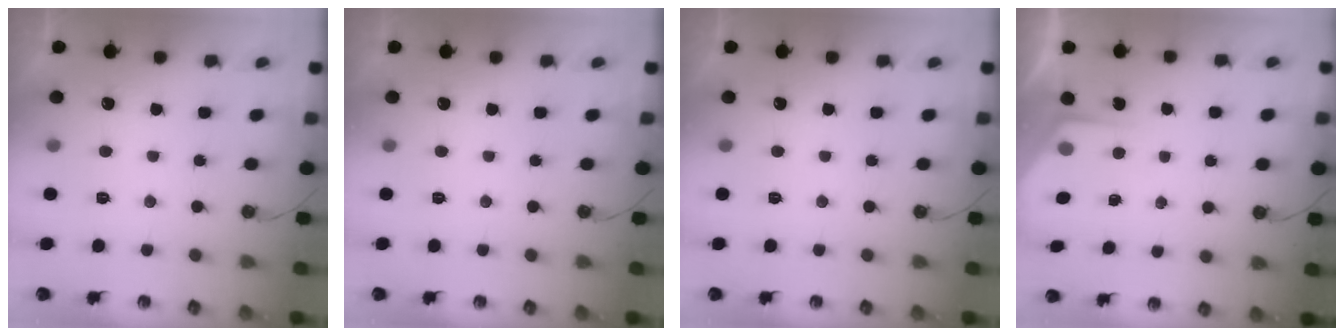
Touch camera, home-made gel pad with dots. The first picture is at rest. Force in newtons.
{"total": 1.0, "press": 0.4, "slide": 1.0}
{"total": 0.0}
{"total": 2.1, "press": 2.1, "slide": 0.2}